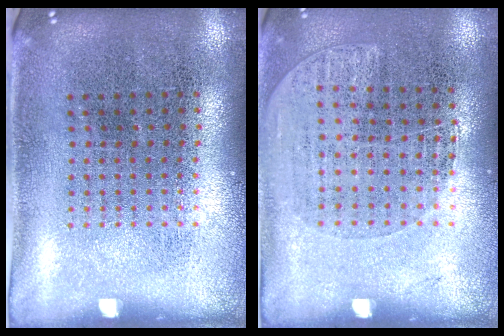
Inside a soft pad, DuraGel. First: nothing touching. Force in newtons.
{"total": 1.1, "press": 0.9, "slide": 0.6}